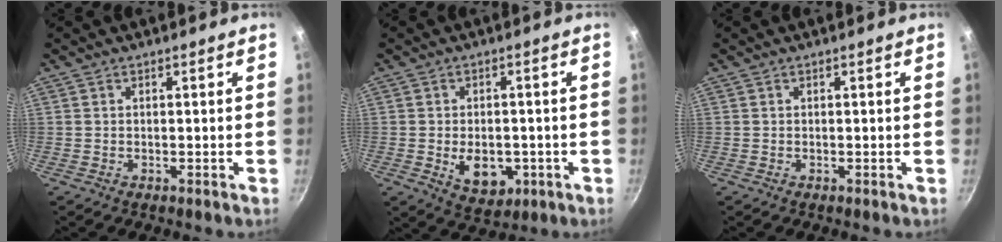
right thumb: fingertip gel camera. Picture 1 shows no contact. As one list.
[{"total": 8.1, "force": [-1.9, 5.5, 5.6], "torque": [-0.057, -0.002, -0.015]}, {"total": 0.0}]